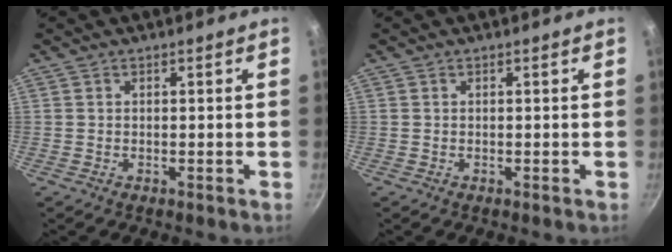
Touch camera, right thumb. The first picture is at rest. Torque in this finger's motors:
{"motor_torque": [0.00, 0.00, -0.04, -0.04, 0.00]}